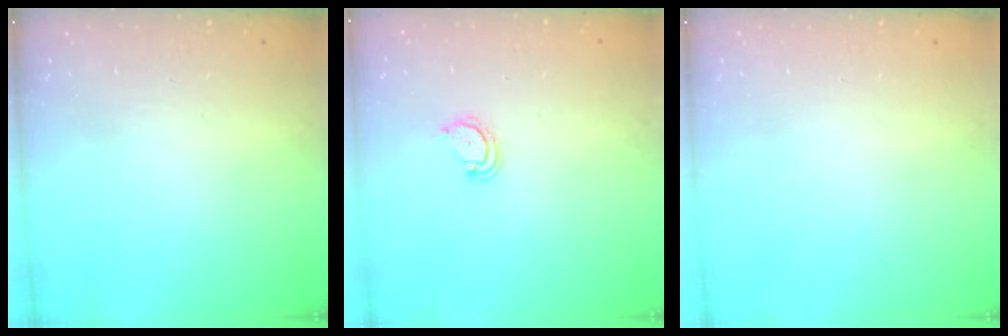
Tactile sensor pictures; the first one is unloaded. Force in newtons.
{"total": 2.5, "press": 2.5, "slide": 0.2}
{"total": 0.0}